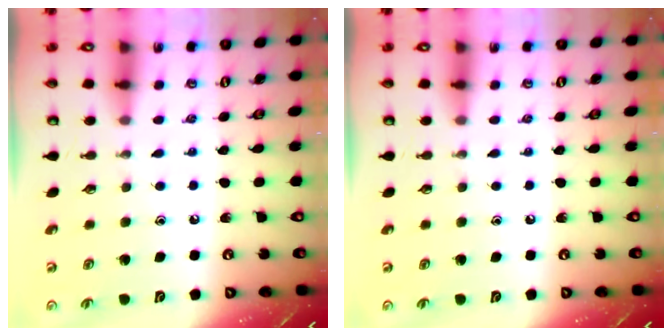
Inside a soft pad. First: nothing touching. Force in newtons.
{"total": 0.0}